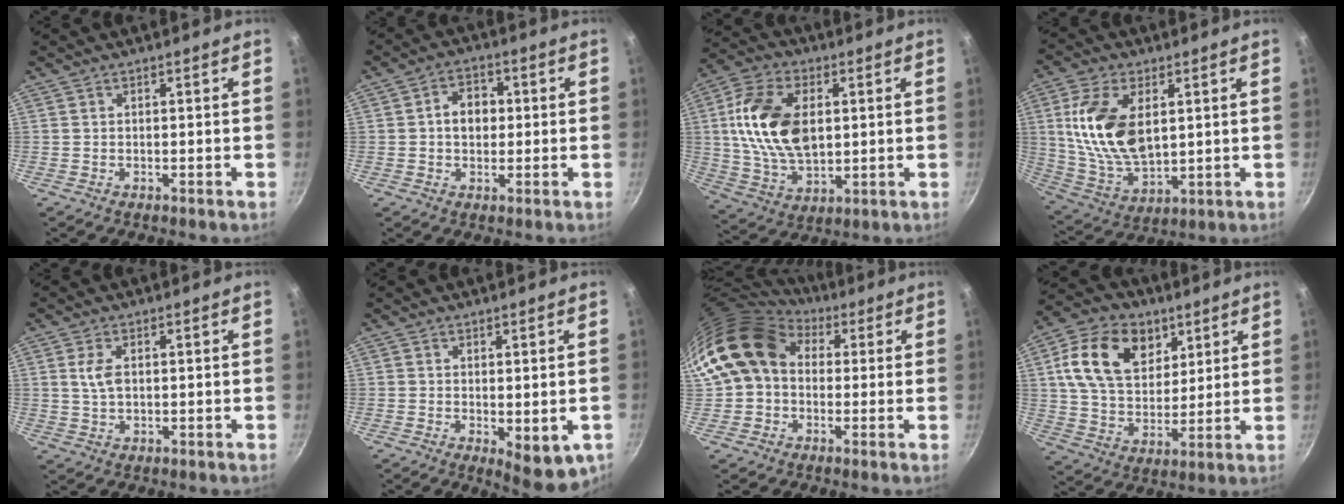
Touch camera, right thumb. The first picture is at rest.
{"total": 6.2, "force": [0.4, 4.7, 4.0], "torque": [-0.033, 0.013, 0.000]}
{"total": 18.0, "force": [2.7, 11.2, 13.8], "torque": [-0.244, -0.005, 0.050]}
{"total": 16.5, "force": [3.6, 9.5, 13.0], "torque": [-0.238, -0.019, 0.080]}
{"total": 4.1, "force": [0.8, 2.4, 3.2], "torque": [-0.059, 0.001, 0.015]}
{"total": 7.3, "force": [-1.5, 3.1, 6.4], "torque": [-0.075, -0.007, -0.008]}
{"total": 13.6, "force": [2.6, 10.9, 7.7], "torque": [-0.112, 0.024, 0.030]}
{"total": 17.5, "force": [6.9, 12.2, 10.5], "torque": [-0.162, -0.017, 0.117]}